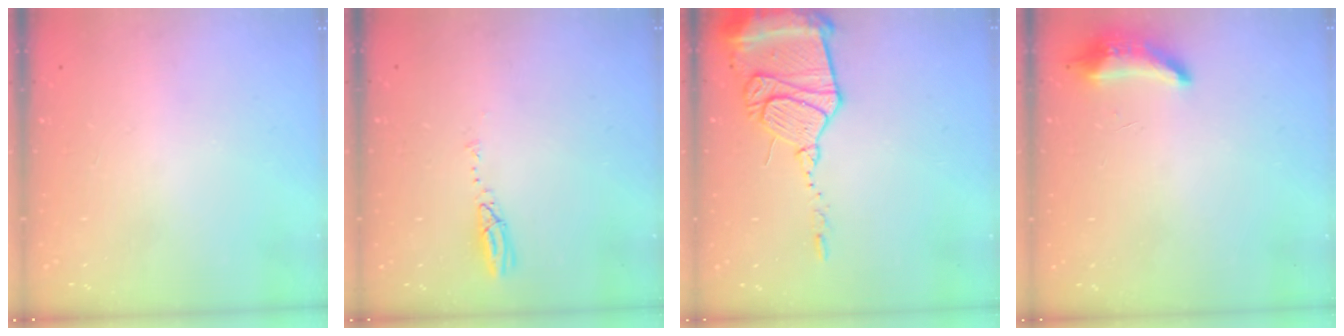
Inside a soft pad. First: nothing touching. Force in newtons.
{"total": 3.6, "press": 3.6, "slide": 0.2}
{"total": 17.8, "press": 17.7, "slide": 1.5}
{"total": 8.5, "press": 8.4, "slide": 1.6}